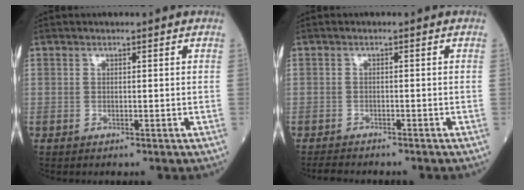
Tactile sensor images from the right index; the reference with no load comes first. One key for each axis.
{"total": 2.8, "fx": -2.6, "fy": 0.6, "fz": 0.7, "tx": -0.015, "ty": -0.008, "tz": -0.041}